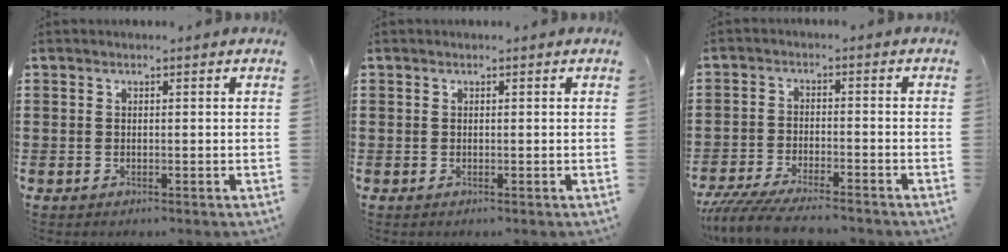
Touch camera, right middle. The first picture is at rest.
{"total": 0.0}
{"total": 5.8, "force": [-5.4, 0.5, 2.1], "torque": [-0.052, -0.009, -0.106]}